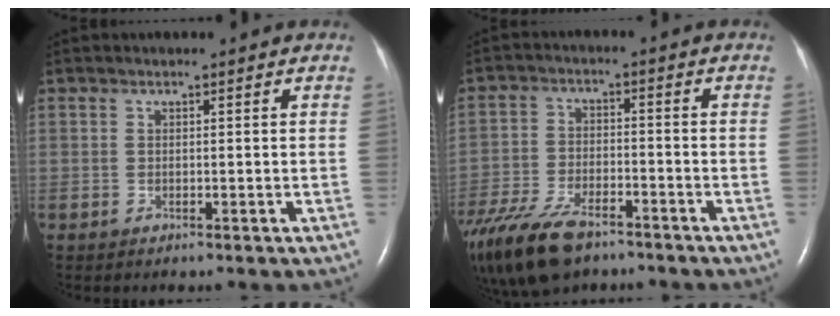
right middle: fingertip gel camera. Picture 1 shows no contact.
{"total": 15.6, "force": [-11.3, 6.3, 8.7], "torque": [-0.213, -0.029, -0.195]}